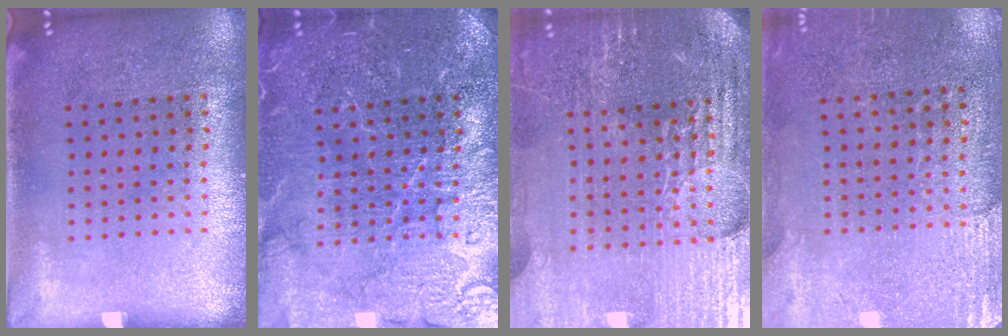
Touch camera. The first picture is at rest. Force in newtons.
{"total": 4.3, "press": 4.3, "slide": 0.6}
{"total": 5.1, "press": 4.7, "slide": 1.9}
{"total": 2.7, "press": 2.5, "slide": 1.1}